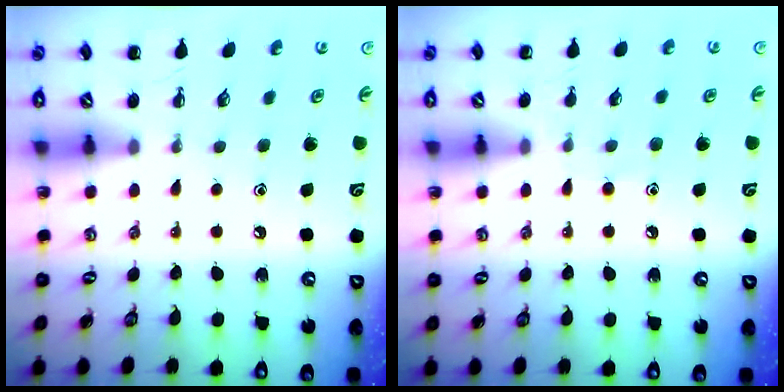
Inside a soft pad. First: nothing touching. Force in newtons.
{"total": 6.2, "press": 5.8, "slide": 2.2}